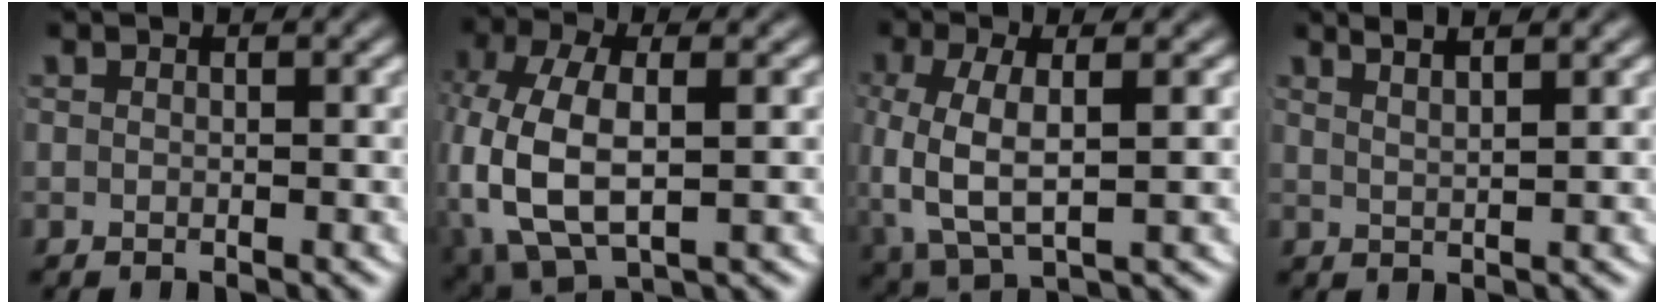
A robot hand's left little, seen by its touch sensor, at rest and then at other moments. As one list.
[{"total": 9.3, "force": [-0.9, 6.7, 6.4], "torque": [-0.185, -0.046, 0.008]}, {"total": 6.3, "force": [0.2, 3.5, 5.2], "torque": [-0.130, -0.014, 0.017]}, {"total": 4.1, "force": [3.1, 0.8, 2.5], "torque": [-0.035, 0.002, 0.054]}]